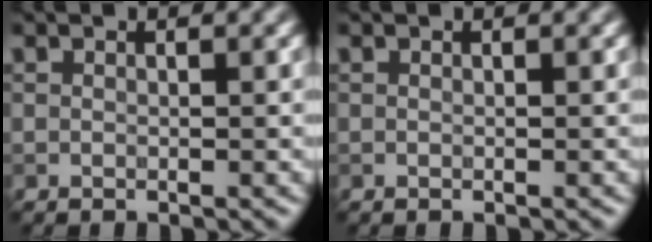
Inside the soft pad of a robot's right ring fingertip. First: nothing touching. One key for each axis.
{"total": 0.0}